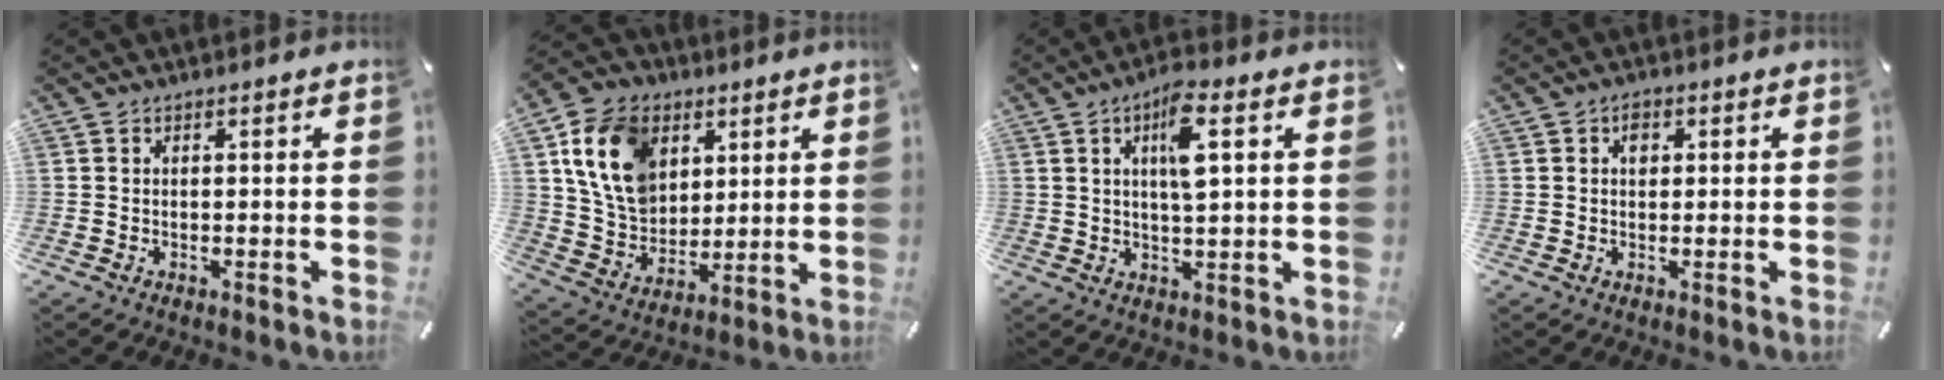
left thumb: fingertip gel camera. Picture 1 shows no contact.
{"total": 15.4, "force": [5.9, 11.9, 7.8], "torque": [-0.172, -0.009, 0.112]}
{"total": 8.4, "force": [2.8, 2.4, 7.5], "torque": [-0.128, -0.004, 0.041]}
{"total": 2.1, "force": [0.5, 1.6, 1.3], "torque": [-0.012, 0.000, 0.005]}